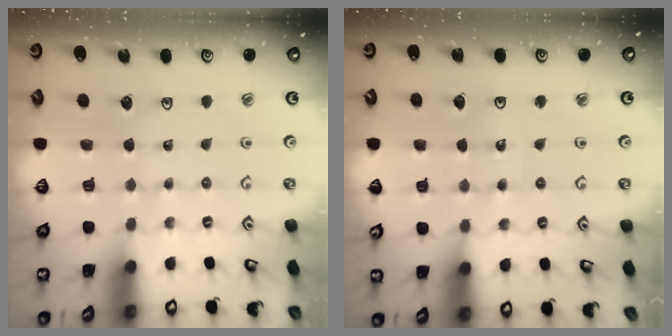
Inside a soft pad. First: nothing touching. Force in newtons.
{"total": 4.1, "press": 4.1, "slide": 0.3}